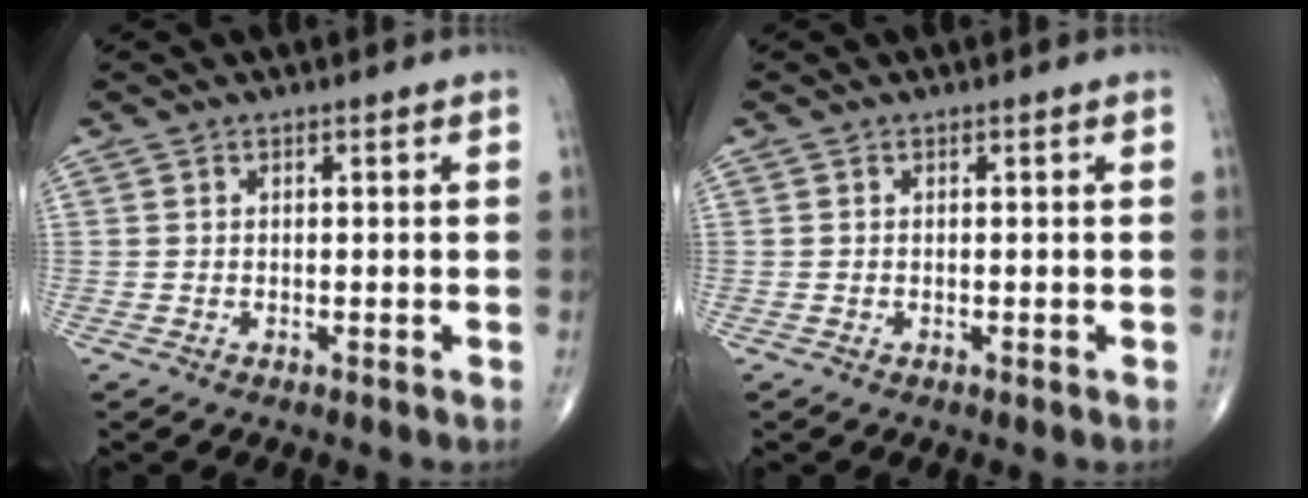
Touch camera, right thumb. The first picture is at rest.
{"total": 0.0}